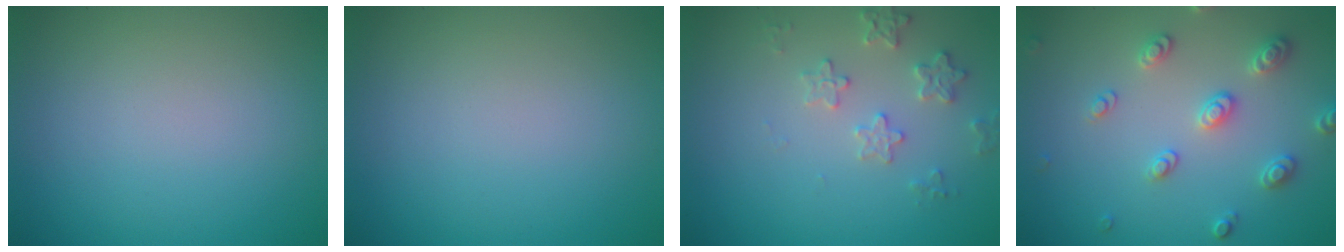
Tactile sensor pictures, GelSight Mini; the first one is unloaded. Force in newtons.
{"total": 0.0}
{"total": 2.5, "press": 2.4, "slide": 0.6}
{"total": 3.0, "press": 2.9, "slide": 0.6}